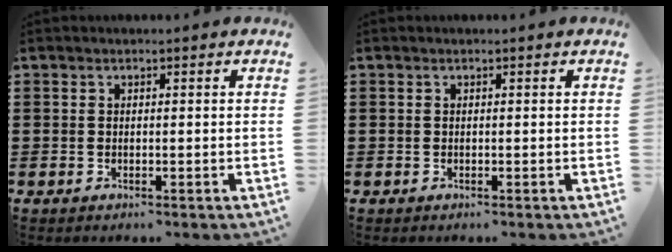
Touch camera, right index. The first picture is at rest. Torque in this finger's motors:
{"motor_torque": [-0.84, 1.25, 0.00, 0.00]}